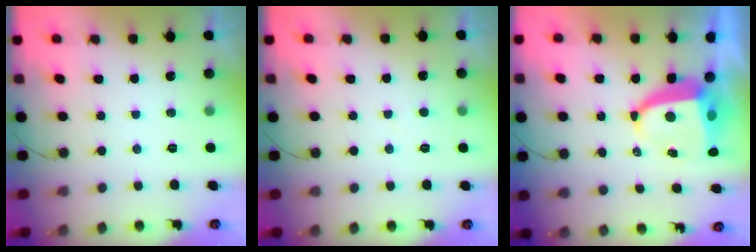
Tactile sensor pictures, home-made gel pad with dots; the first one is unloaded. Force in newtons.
{"total": 2.6, "press": 2.6, "slide": 0.1}
{"total": 9.3, "press": 9.2, "slide": 1.0}